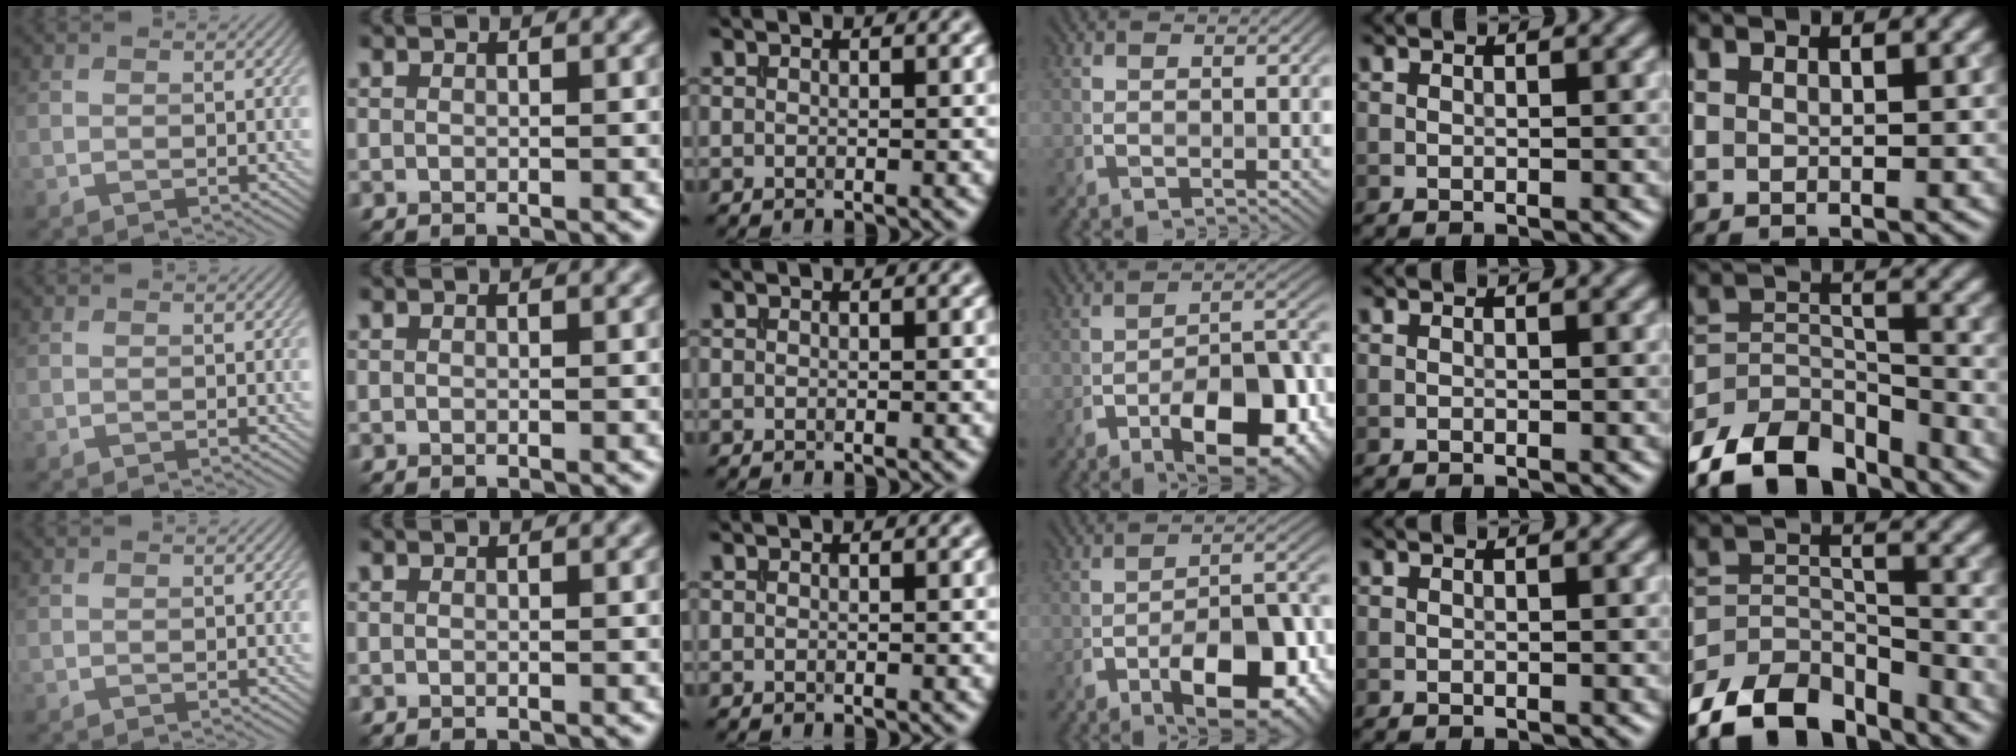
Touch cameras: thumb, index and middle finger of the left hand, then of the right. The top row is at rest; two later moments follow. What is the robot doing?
{"motion": "insert", "object": "file holder"}